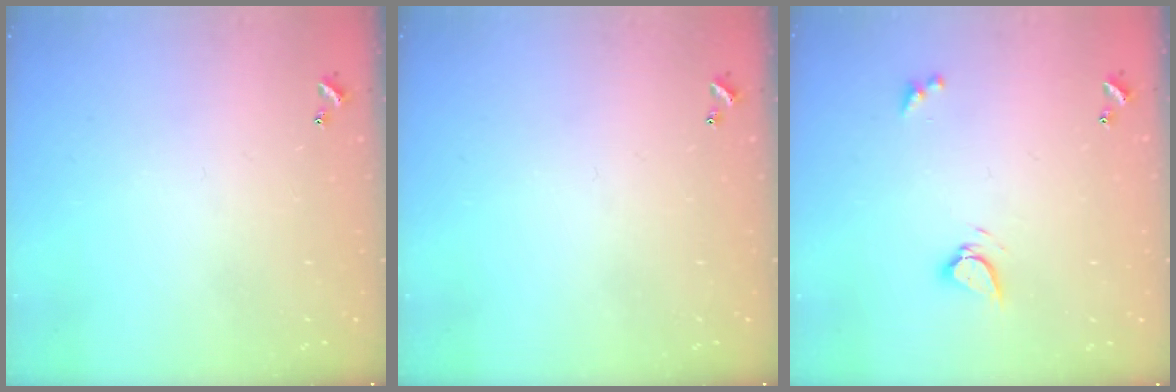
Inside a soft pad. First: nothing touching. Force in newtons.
{"total": 0.0}
{"total": 3.5, "press": 3.4, "slide": 0.4}